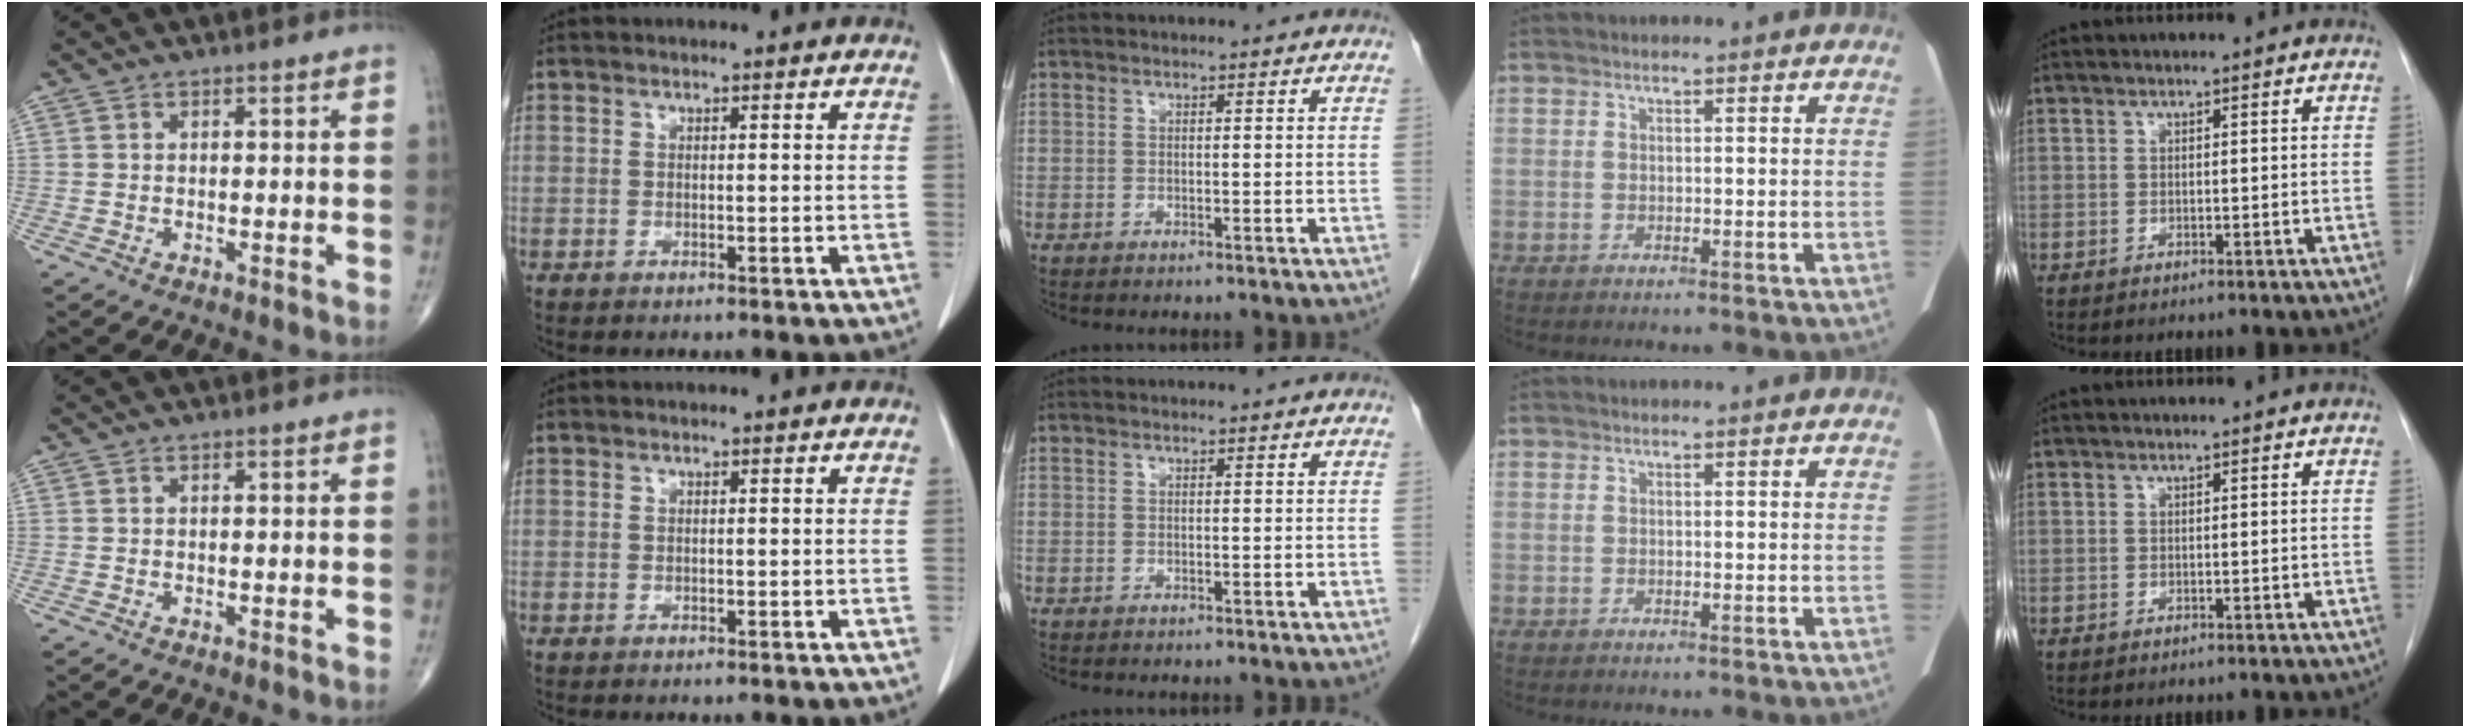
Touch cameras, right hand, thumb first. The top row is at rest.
{}